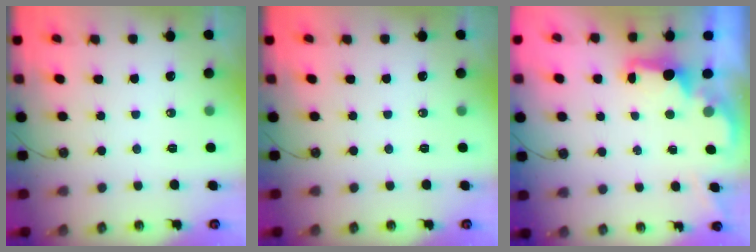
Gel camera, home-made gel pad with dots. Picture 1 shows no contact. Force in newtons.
{"total": 0.0}
{"total": 2.0, "press": 1.9, "slide": 0.7}